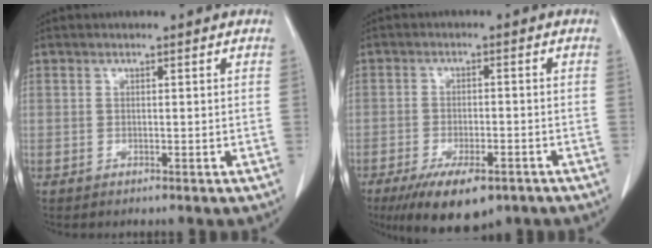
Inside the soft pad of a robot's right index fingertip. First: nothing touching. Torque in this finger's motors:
{"motor_torque": [1.07, -1.07, 0.62, 0.16]}